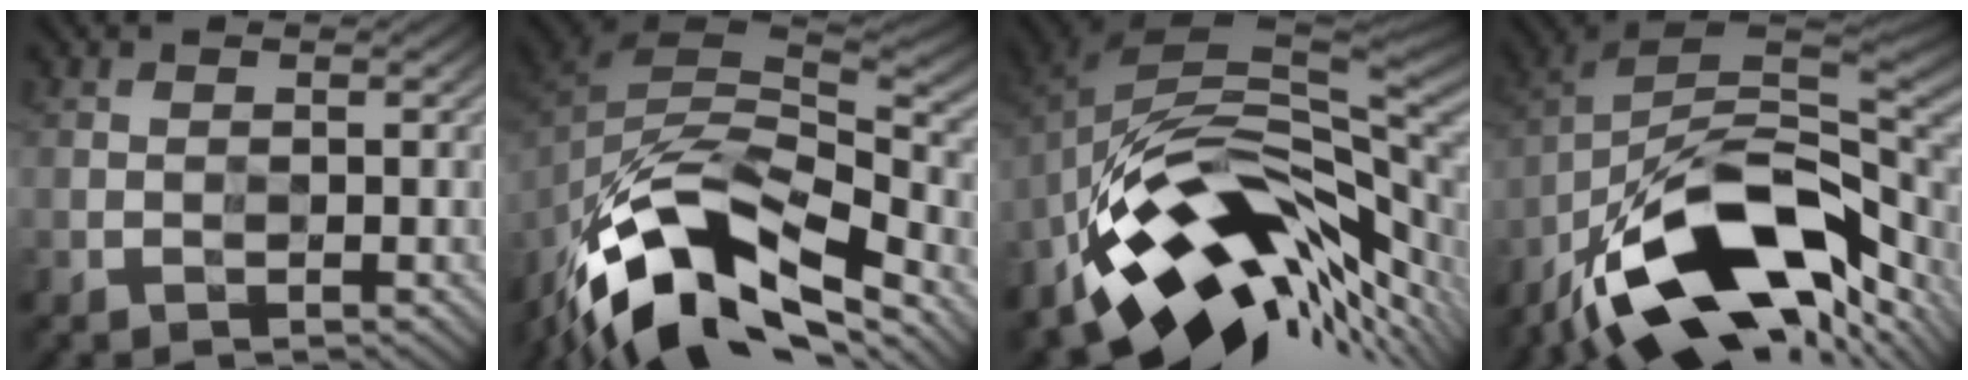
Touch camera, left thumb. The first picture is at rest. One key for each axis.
{"total": 14.7, "fx": -10.2, "fy": 6.5, "fz": 8.3, "tx": -0.186, "ty": -0.012, "tz": -0.181}
{"total": 14.4, "fx": -6.1, "fy": 6.7, "fz": 11.2, "tx": -0.183, "ty": 0.005, "tz": -0.115}
{"total": 16.3, "fx": -10.6, "fy": 6.2, "fz": 10.7, "tx": -0.206, "ty": -0.006, "tz": -0.190}